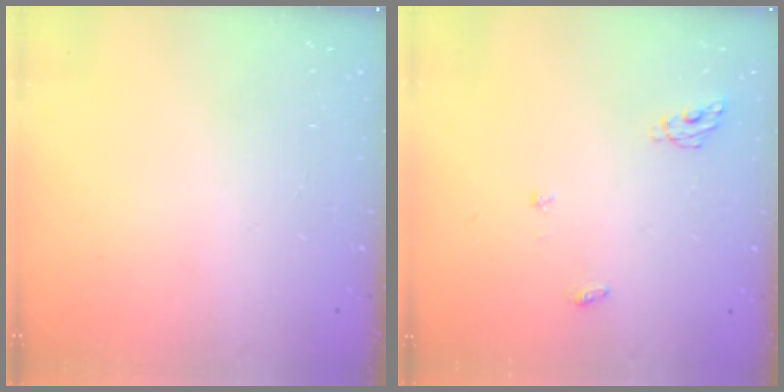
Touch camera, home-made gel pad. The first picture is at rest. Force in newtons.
{"total": 4.9, "press": 4.9, "slide": 0.4}